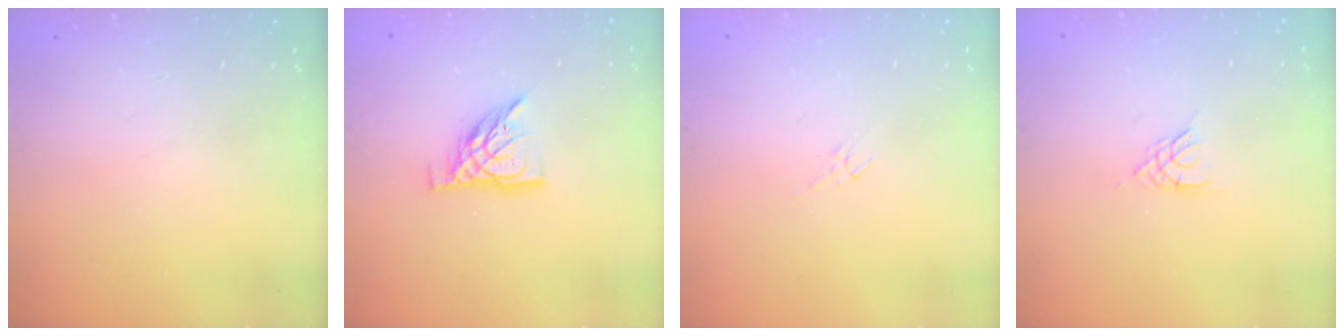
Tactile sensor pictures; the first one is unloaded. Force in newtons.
{"total": 10.7, "press": 10.6, "slide": 1.0}
{"total": 2.7, "press": 2.5, "slide": 0.9}
{"total": 2.1, "press": 2.1, "slide": 0.4}